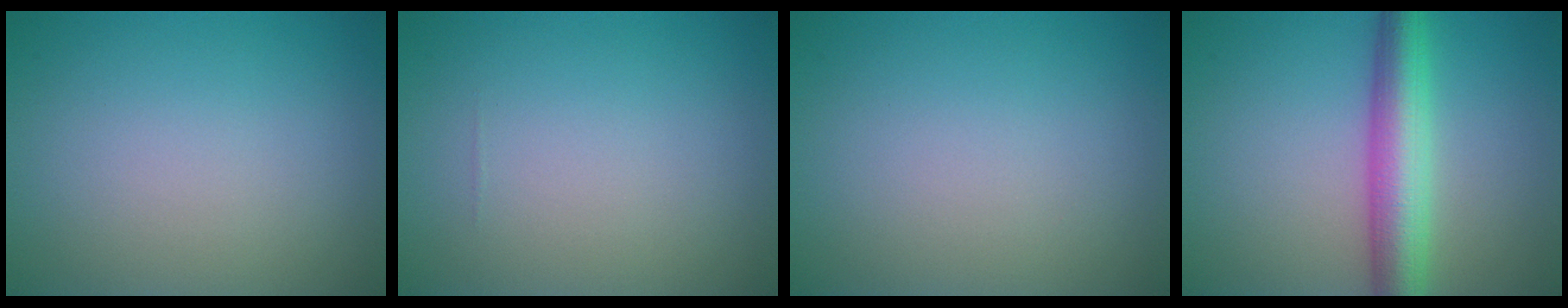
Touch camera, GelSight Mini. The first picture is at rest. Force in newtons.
{"total": 0.0}
{"total": 0.0}
{"total": 6.0, "press": 6.0, "slide": 0.1}